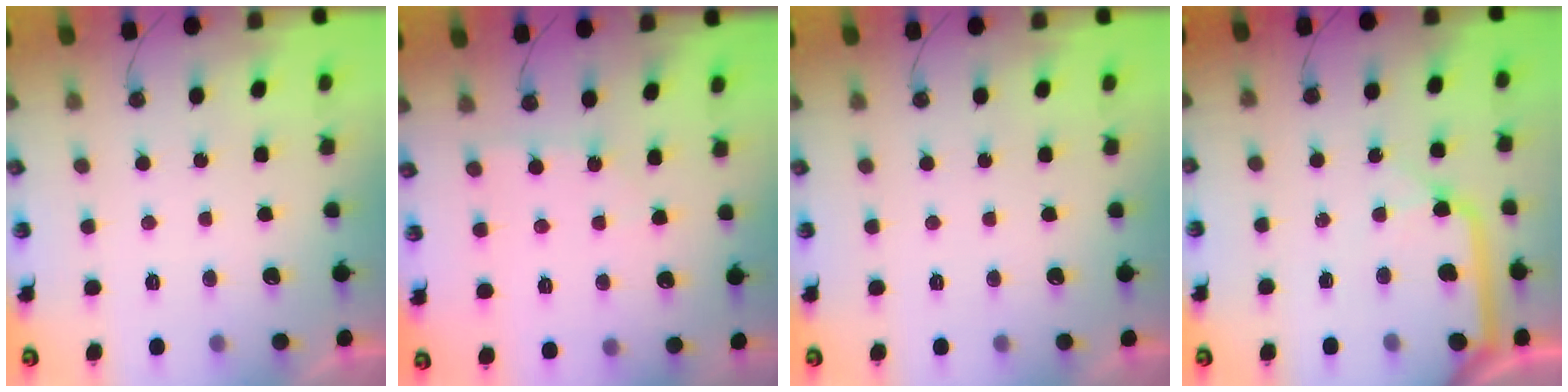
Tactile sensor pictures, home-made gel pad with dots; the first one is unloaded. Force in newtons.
{"total": 2.8, "press": 2.7, "slide": 0.4}
{"total": 0.0}
{"total": 12.9, "press": 12.8, "slide": 1.9}